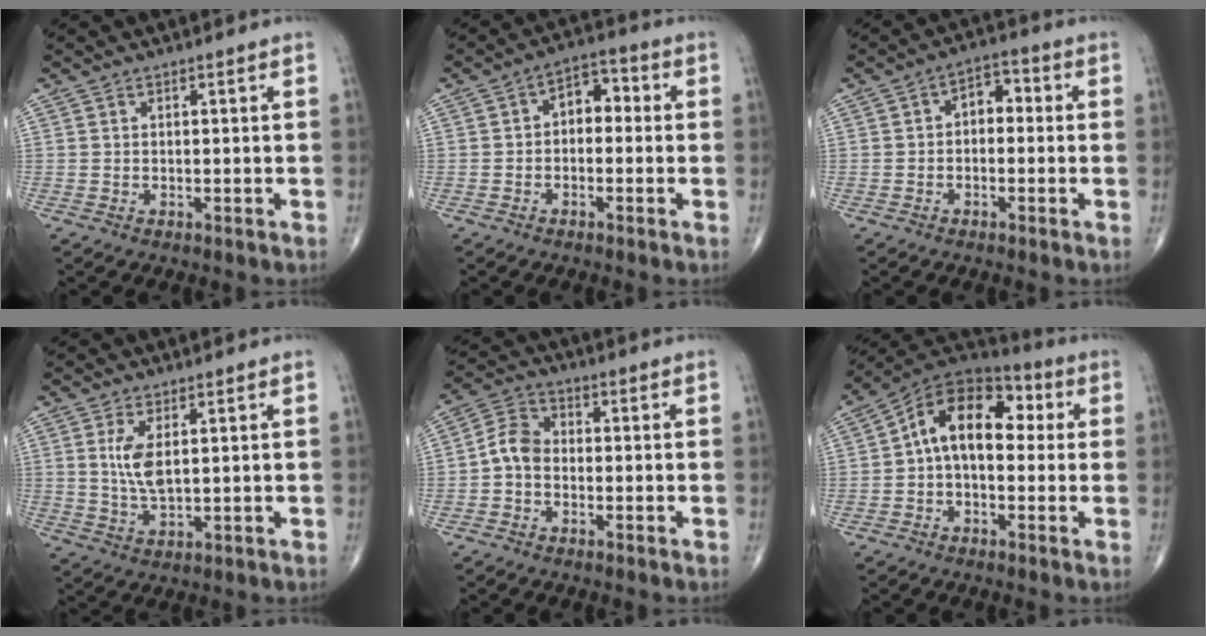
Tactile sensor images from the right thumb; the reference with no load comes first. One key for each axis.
{"total": 5.9, "fx": -0.1, "fy": 4.0, "fz": 4.3, "tx": -0.039, "ty": 0.026, "tz": -0.017}
{"total": 4.9, "fx": -0.1, "fy": 3.3, "fz": 3.6, "tx": -0.033, "ty": 0.022, "tz": -0.017}
{"total": 5.3, "fx": 1.3, "fy": 2.0, "fz": 4.7, "tx": -0.099, "ty": -0.012, "tz": 0.034}
{"total": 5.4, "fx": -1.2, "fy": 4.0, "fz": 3.4, "tx": -0.053, "ty": 0.019, "tz": -0.038}
{"total": 14.1, "fx": 1.3, "fy": 8.8, "fz": 10.9, "tx": -0.142, "ty": 0.047, "tz": 0.006}